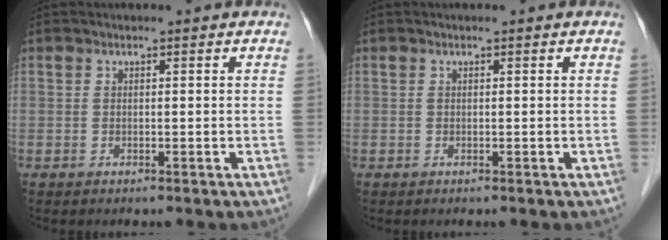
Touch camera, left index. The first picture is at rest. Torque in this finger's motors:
{"motor_torque": [-0.03, 0.03, 0.00, -0.01]}